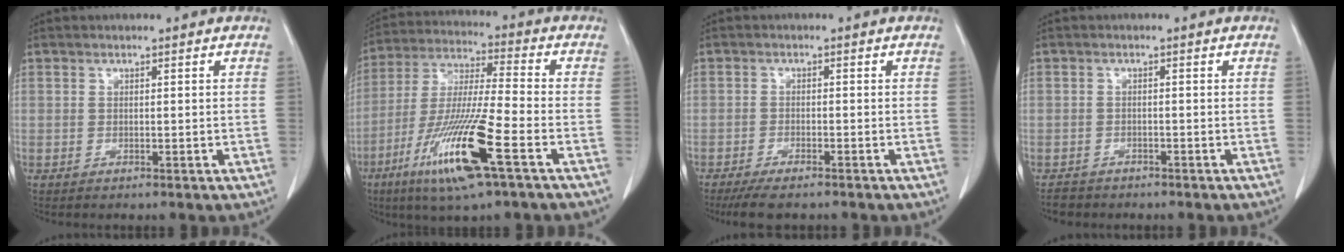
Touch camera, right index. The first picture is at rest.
{"total": 16.2, "force": [-7.4, 0.6, 14.4], "torque": [-0.299, -0.028, -0.137]}
{"total": 5.4, "force": [-4.5, 0.9, 3.0], "torque": [-0.049, -0.011, -0.070]}
{"total": 2.2, "force": [-1.7, 1.3, -0.1], "torque": [-0.010, 0.002, -0.028]}